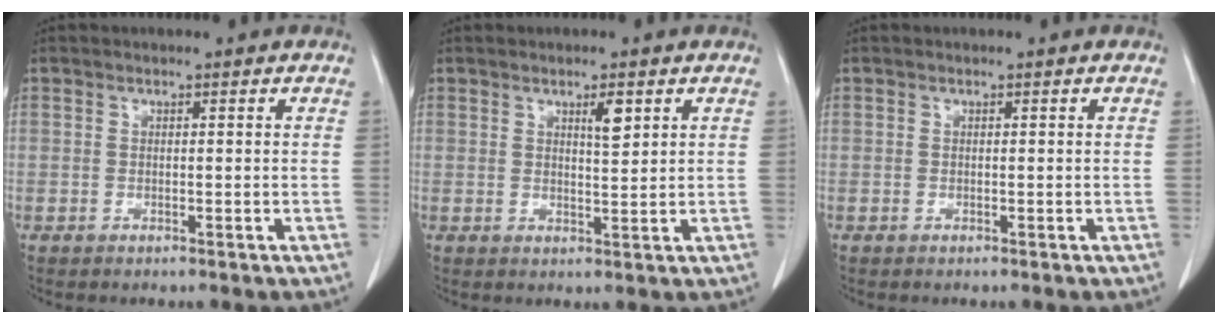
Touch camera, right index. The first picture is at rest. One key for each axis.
{"total": 2.8, "fx": 1.4, "fy": 0.5, "fz": 2.3, "tx": -0.038, "ty": -0.003, "tz": 0.024}
{"total": 0.0}